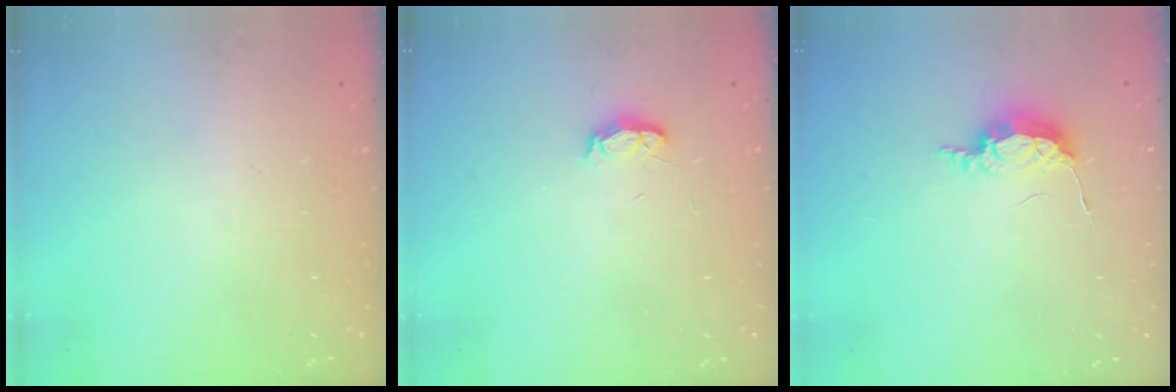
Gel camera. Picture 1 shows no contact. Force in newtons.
{"total": 4.2, "press": 3.6, "slide": 2.1}
{"total": 6.4, "press": 6.4, "slide": 0.5}